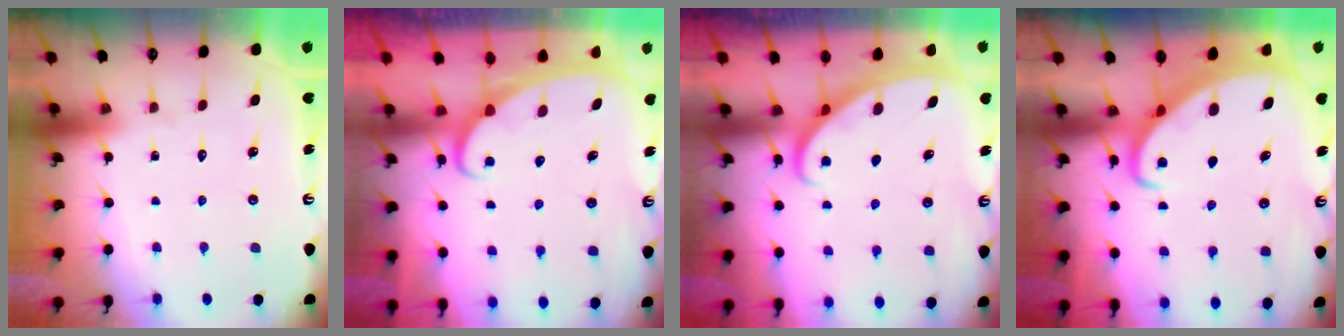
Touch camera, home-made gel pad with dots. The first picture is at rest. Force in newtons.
{"total": 2.6, "press": 2.6, "slide": 0.3}
{"total": 2.8, "press": 2.8, "slide": 0.1}
{"total": 2.9, "press": 2.9, "slide": 0.3}